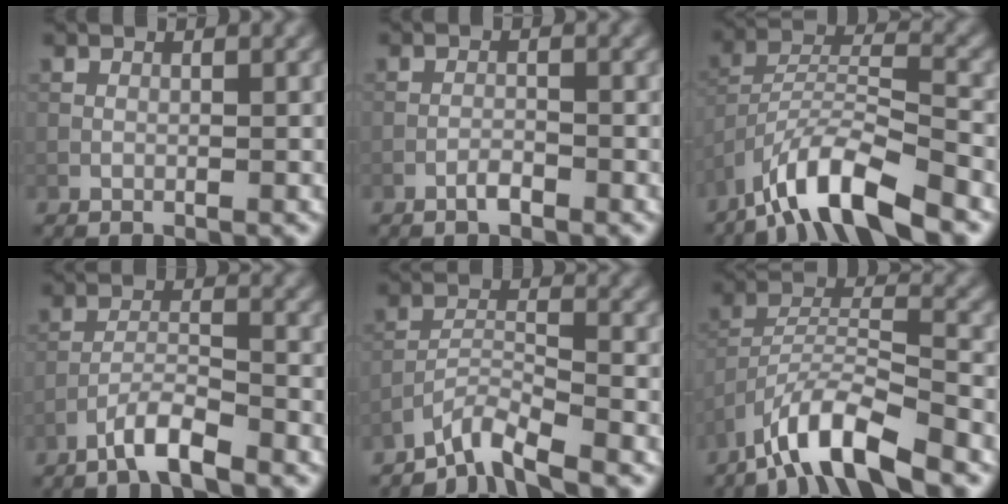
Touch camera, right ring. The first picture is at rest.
{"total": 1.3, "force": [-1.0, 0.3, 0.8], "torque": [-0.015, 0.003, -0.020]}
{"total": 8.7, "force": [-6.6, 2.0, 5.4], "torque": [-0.093, 0.001, -0.128]}
{"total": 3.7, "force": [-2.8, 0.5, 2.3], "torque": [-0.041, 0.009, -0.060]}
{"total": 3.6, "force": [-3.3, 0.1, 1.5], "torque": [-0.025, 0.003, -0.075]}
{"total": 7.8, "force": [-5.9, 1.6, 4.8], "torque": [-0.086, 0.002, -0.114]}